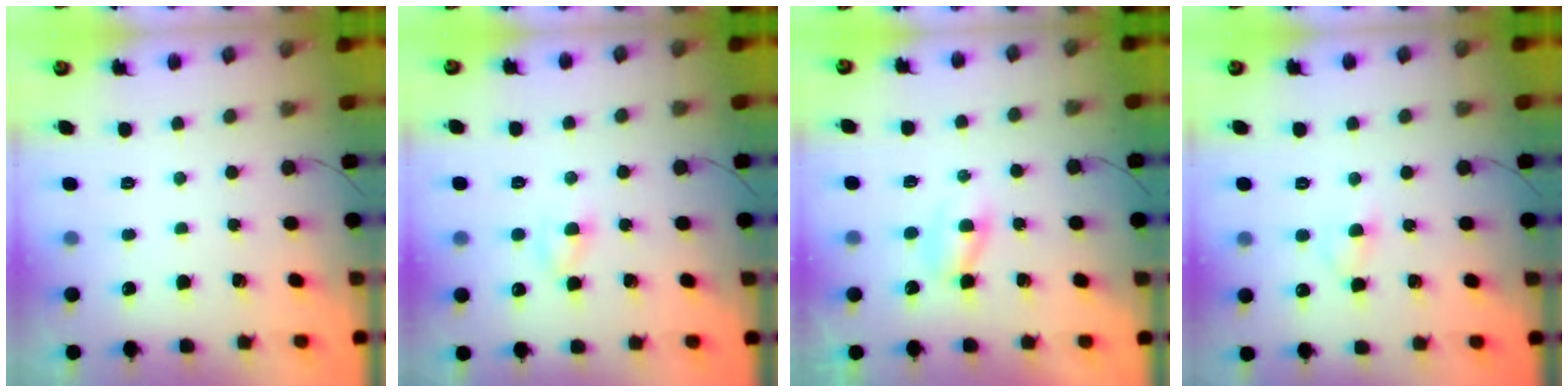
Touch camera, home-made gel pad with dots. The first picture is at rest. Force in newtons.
{"total": 2.4, "press": 2.2, "slide": 1.0}
{"total": 2.0, "press": 1.8, "slide": 0.9}
{"total": 3.9, "press": 3.6, "slide": 1.4}